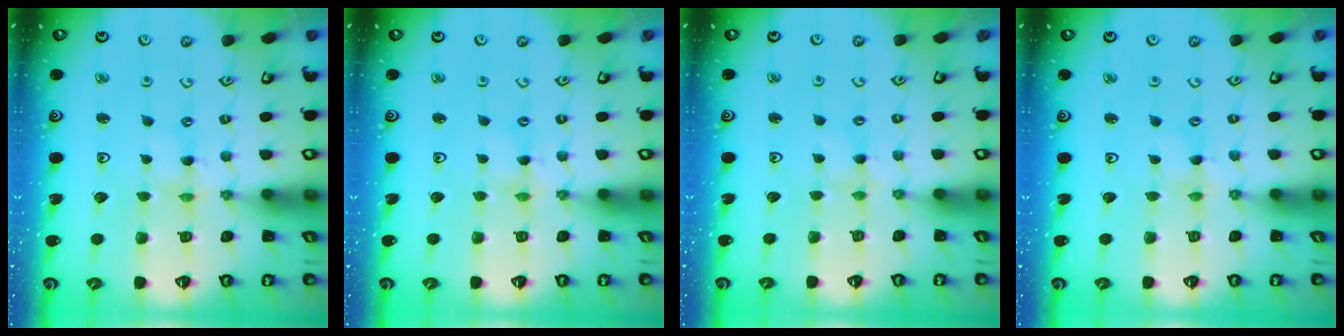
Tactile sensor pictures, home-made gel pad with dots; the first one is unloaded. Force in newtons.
{"total": 1.8, "press": 1.8, "slide": 0.3}
{"total": 3.2, "press": 3.1, "slide": 0.5}
{"total": 0.0}